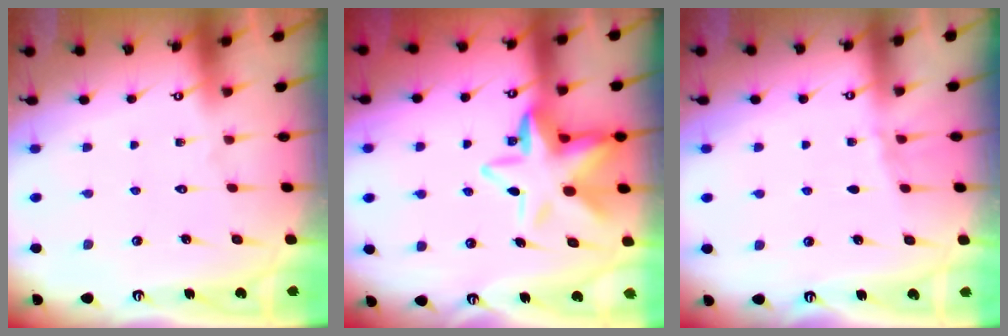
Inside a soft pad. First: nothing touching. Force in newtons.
{"total": 12.2, "press": 11.9, "slide": 2.7}
{"total": 1.8, "press": 1.8, "slide": 0.3}